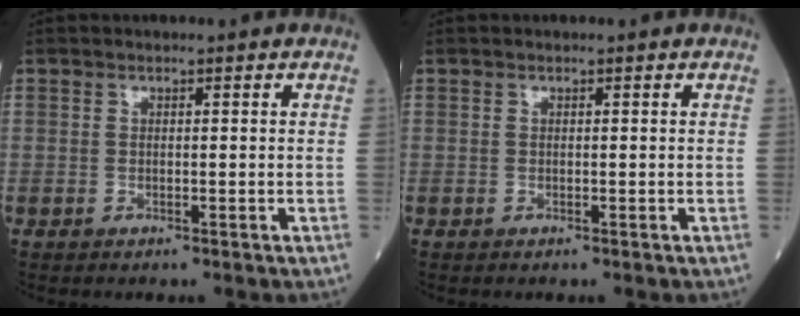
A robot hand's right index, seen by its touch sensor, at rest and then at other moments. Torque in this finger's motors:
{"motor_torque": [0.00, 0.00, 0.00, -0.01]}